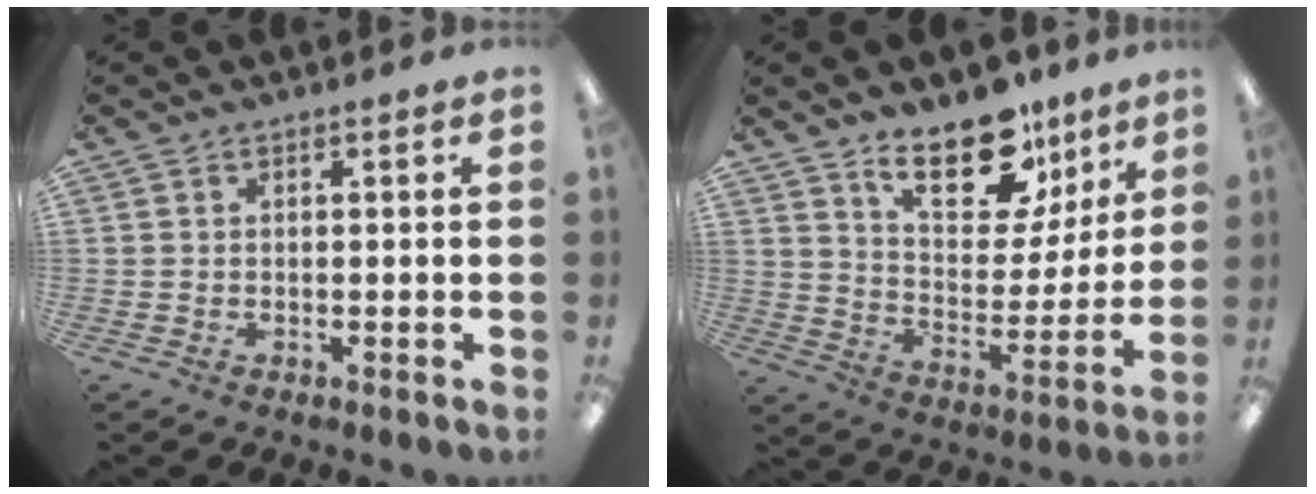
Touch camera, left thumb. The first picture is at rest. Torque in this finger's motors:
{"motor_torque": [0.30, 0.37, -0.33, -0.08, 0.09]}